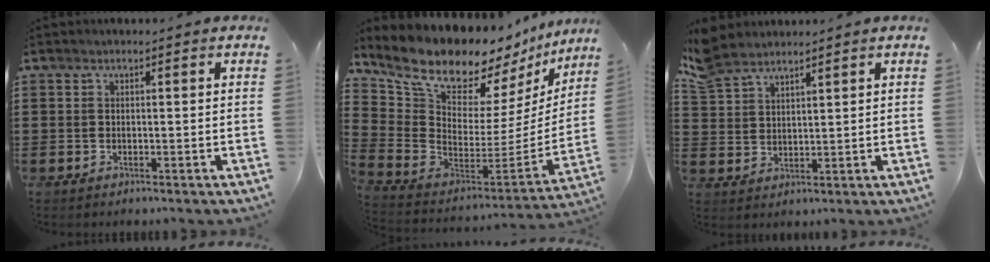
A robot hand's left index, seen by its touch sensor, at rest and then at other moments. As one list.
[{"total": 12.0, "force": [10.3, 4.2, 4.5], "torque": [-0.135, -0.086, 0.186]}, {"total": 5.2, "force": [4.4, 2.3, 1.6], "torque": [-0.050, -0.001, 0.085]}]